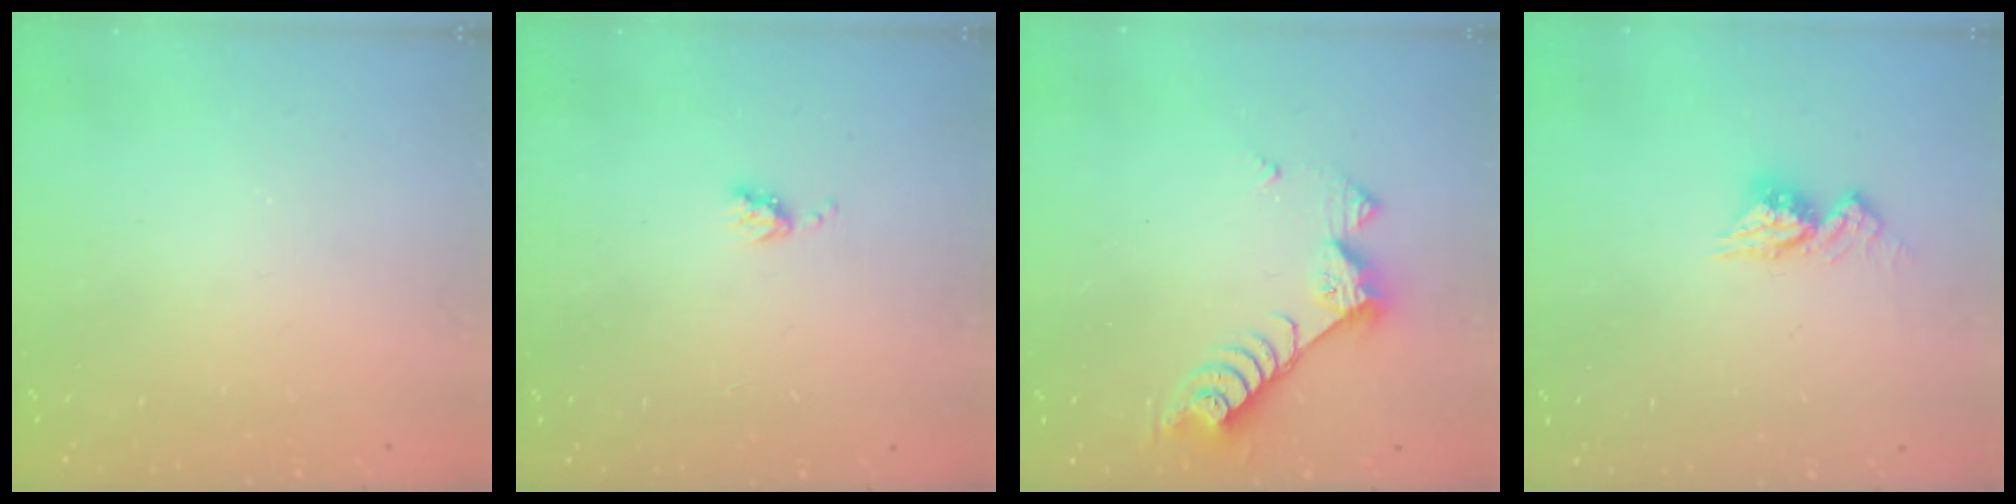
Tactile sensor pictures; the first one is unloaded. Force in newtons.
{"total": 3.9, "press": 3.9, "slide": 0.5}
{"total": 8.6, "press": 8.6, "slide": 0.2}
{"total": 8.3, "press": 8.3, "slide": 0.8}